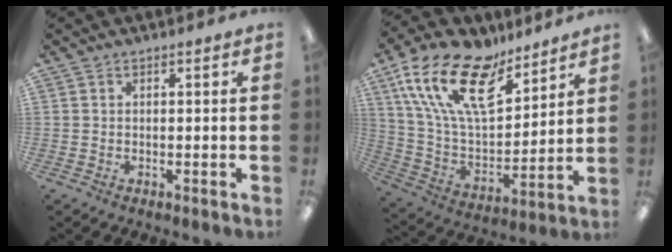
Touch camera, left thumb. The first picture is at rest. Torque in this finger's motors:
{"motor_torque": [0.41, 0.38, 1.36, -1.41, 0.53]}